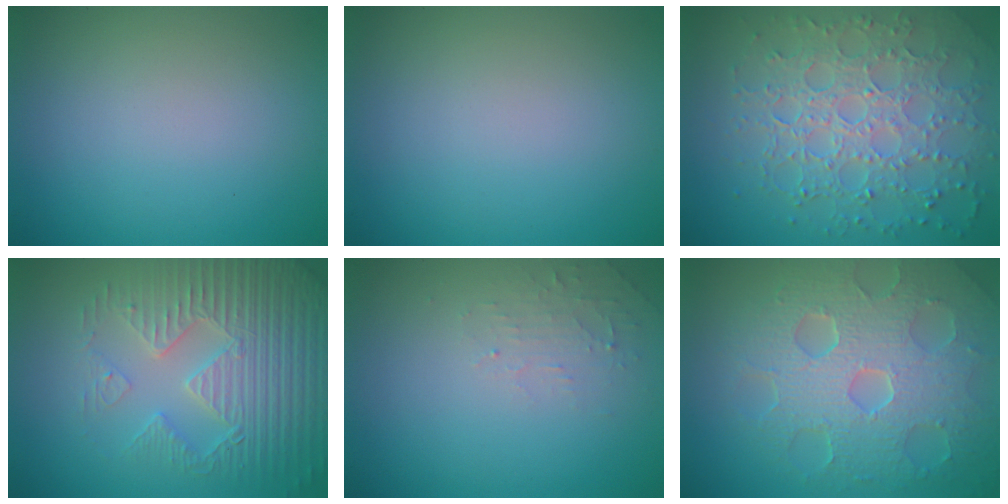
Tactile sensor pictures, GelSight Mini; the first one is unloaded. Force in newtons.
{"total": 0.0}
{"total": 8.0, "press": 5.6, "slide": 5.7}
{"total": 5.8, "press": 5.2, "slide": 2.6}
{"total": 1.6, "press": 1.5, "slide": 0.3}
{"total": 8.8, "press": 6.3, "slide": 6.1}